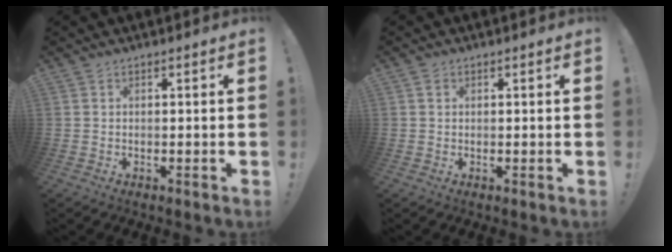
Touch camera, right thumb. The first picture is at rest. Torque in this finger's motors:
{"motor_torque": [-0.08, 0.04, 0.18, 0.02, 0.01]}